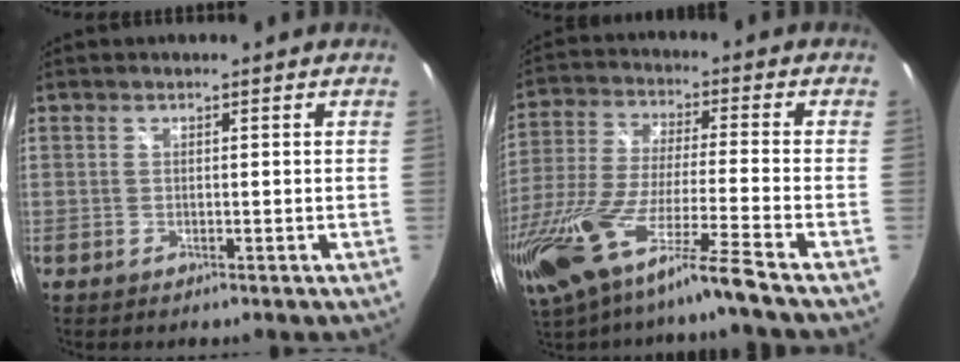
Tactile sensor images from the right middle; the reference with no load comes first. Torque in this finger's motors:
{"motor_torque": [1.41, -0.73, 0.89, 0.21]}